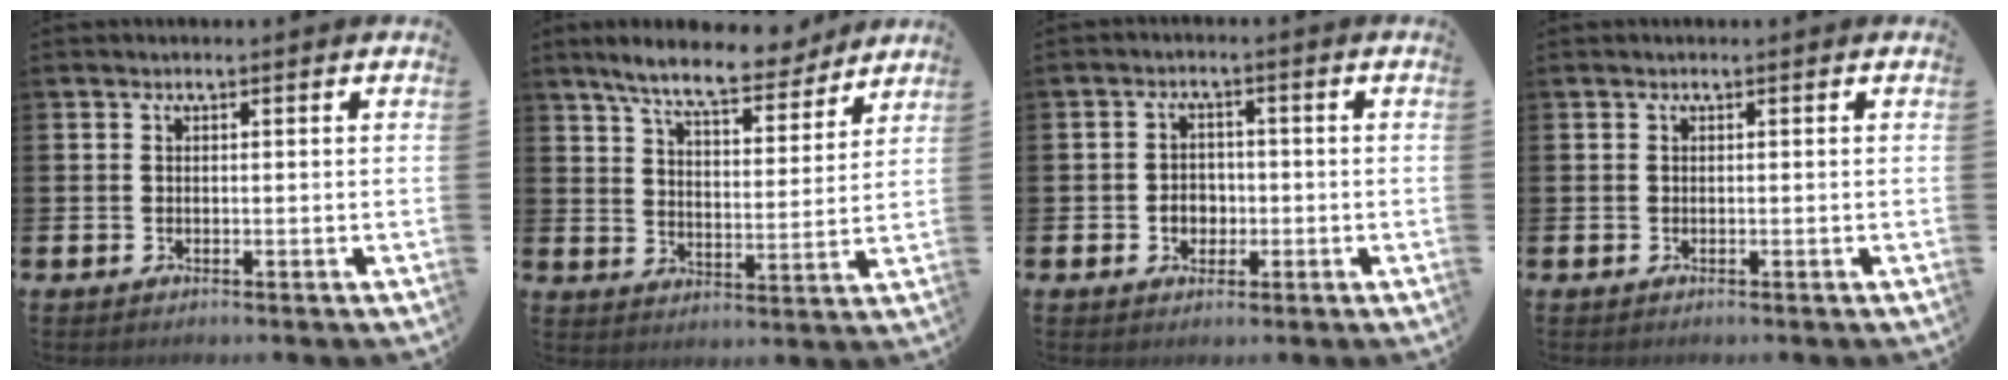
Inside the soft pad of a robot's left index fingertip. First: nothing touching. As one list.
[{"total": 9.0, "force": [8.0, 1.6, 3.7], "torque": [-0.088, -0.040, 0.141]}, {"total": 2.9, "force": [-0.7, 2.4, 1.4], "torque": [-0.011, -0.001, -0.022]}, {"total": 0.0}]